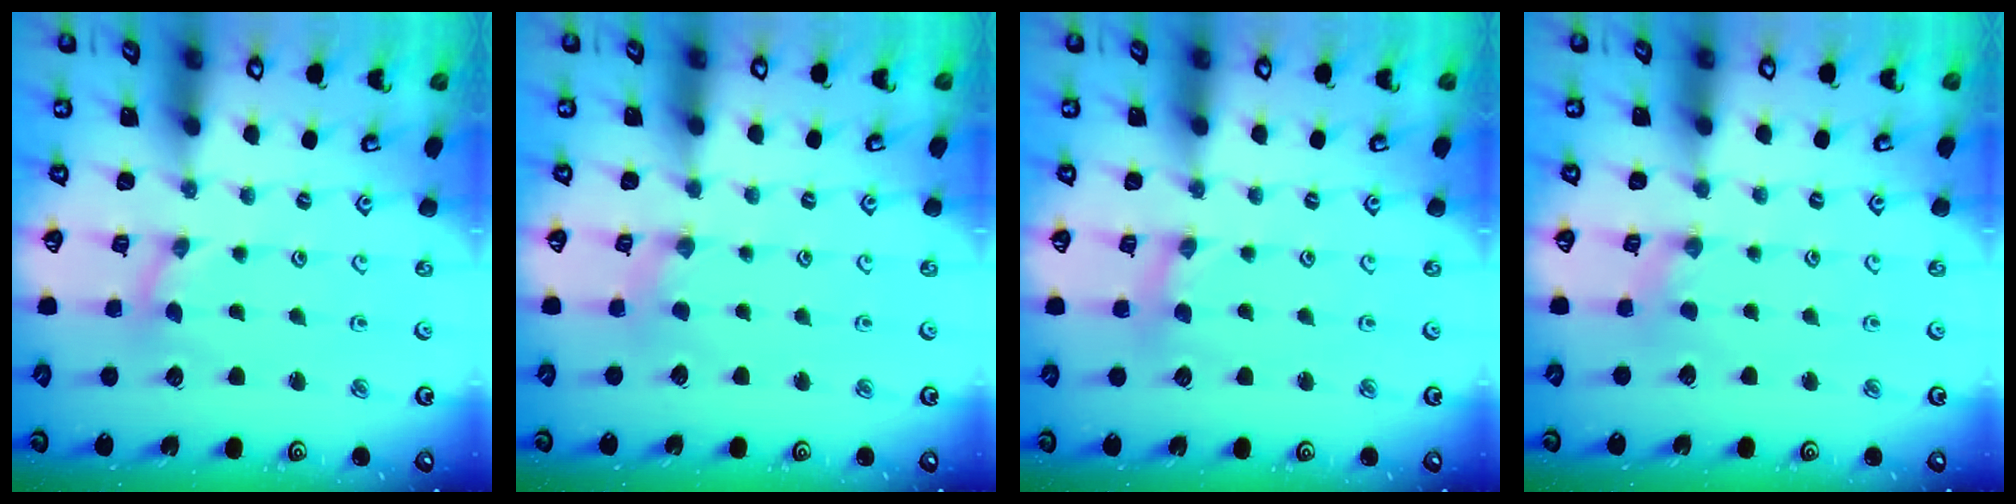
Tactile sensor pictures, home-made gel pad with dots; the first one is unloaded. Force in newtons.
{"total": 0.7, "press": 0.7, "slide": 0.2}
{"total": 1.4, "press": 1.4, "slide": 0.3}
{"total": 0.0}